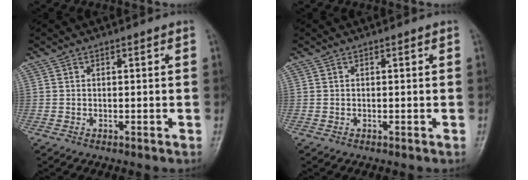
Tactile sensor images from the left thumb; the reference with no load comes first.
{"total": 0.0}